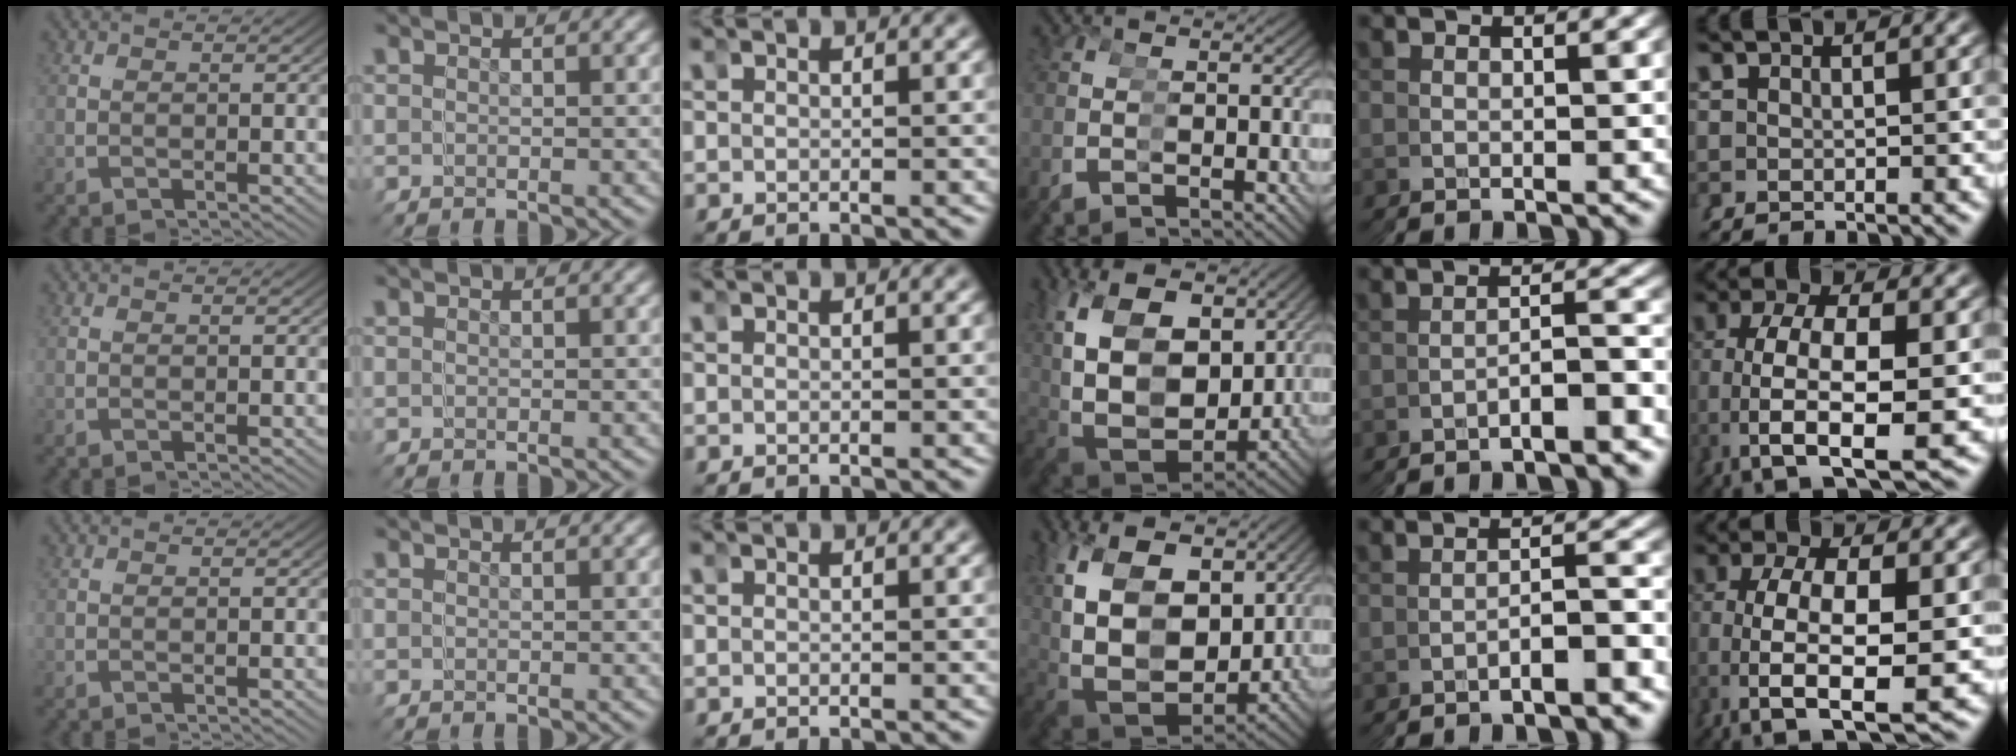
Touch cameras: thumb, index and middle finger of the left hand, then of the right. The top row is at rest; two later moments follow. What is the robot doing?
{"motion": "grasp_and_lifting", "object": "bandage"}